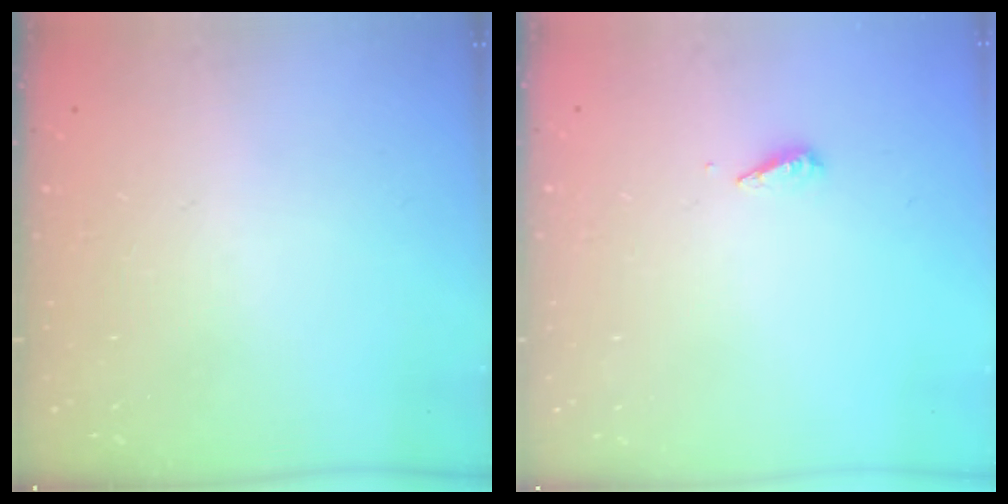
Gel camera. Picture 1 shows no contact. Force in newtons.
{"total": 2.8, "press": 2.8, "slide": 0.2}